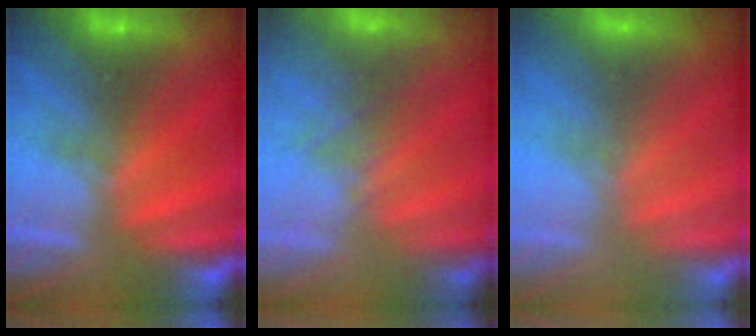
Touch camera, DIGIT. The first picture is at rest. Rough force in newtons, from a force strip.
{"total": 5.7}
{"total": 2.8}